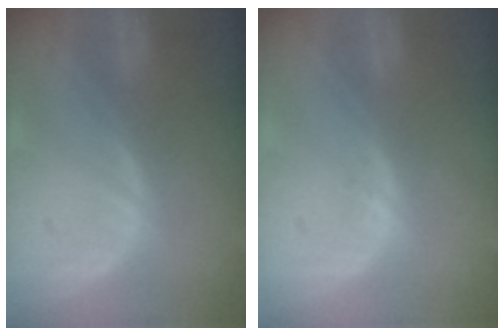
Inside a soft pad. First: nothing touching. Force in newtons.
{"total": 0.7, "press": 0.6, "slide": 0.3}